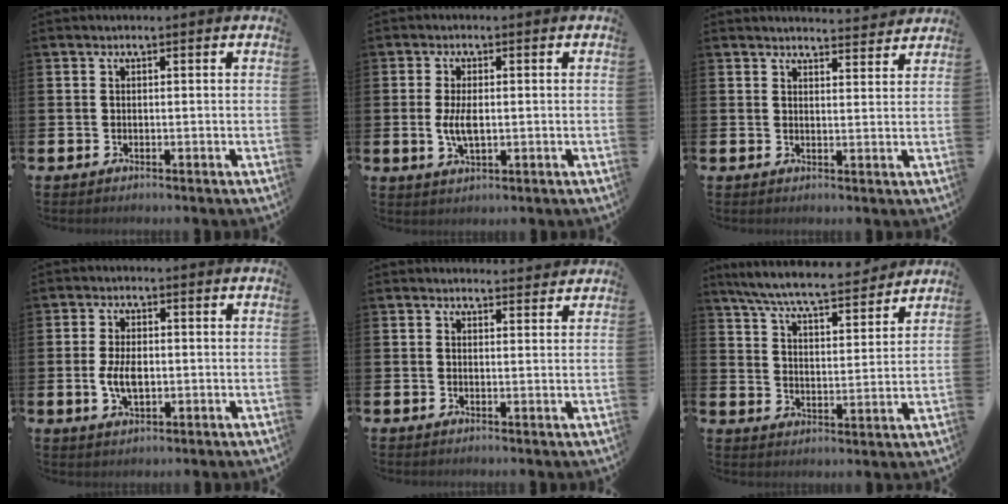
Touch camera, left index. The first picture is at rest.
{"total": 3.7, "force": [0.0, 1.7, 3.3], "torque": [-0.069, 0.002, -0.003]}
{"total": 3.5, "force": [3.5, 0.2, 0.0], "torque": [0.001, -0.025, 0.060]}
{"total": 4.4, "force": [-0.3, 2.4, 3.7], "torque": [-0.067, 0.000, -0.009]}
{"total": 2.1, "force": [2.1, 0.4, -0.1], "torque": [0.006, -0.012, 0.036]}
{"total": 7.8, "force": [7.3, 0.6, 2.6], "torque": [-0.083, -0.045, 0.130]}